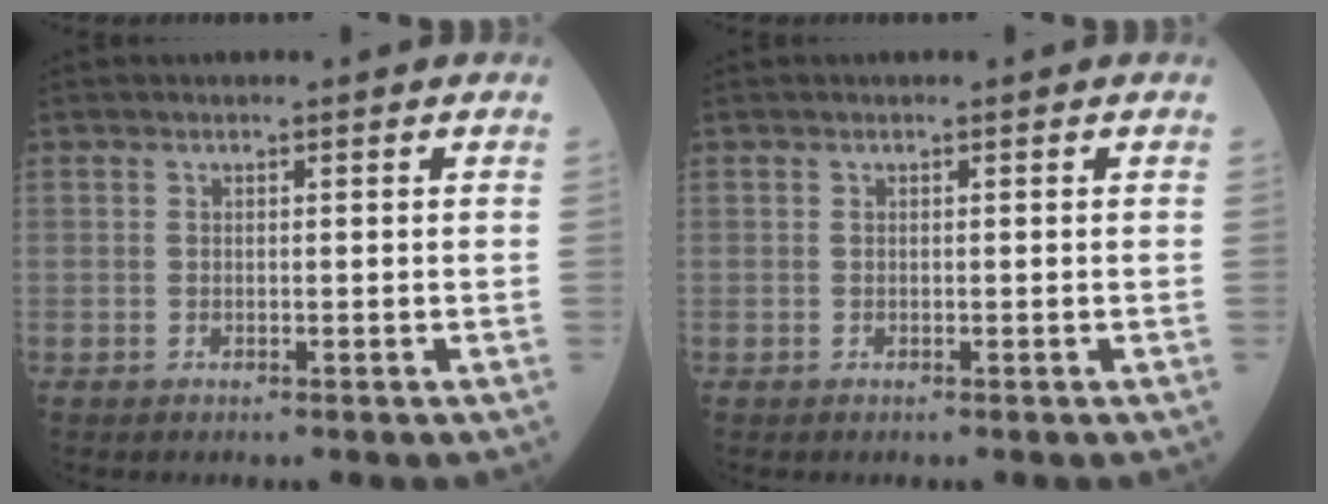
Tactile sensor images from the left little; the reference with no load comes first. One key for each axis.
{"total": 0.0}